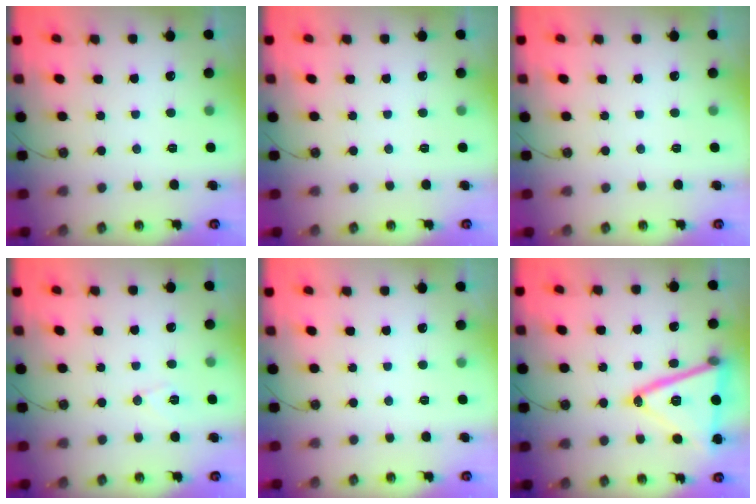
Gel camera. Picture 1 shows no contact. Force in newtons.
{"total": 0.0}
{"total": 0.0}
{"total": 6.1, "press": 5.6, "slide": 2.5}
{"total": 0.0}
{"total": 22.6, "press": 22.3, "slide": 3.3}